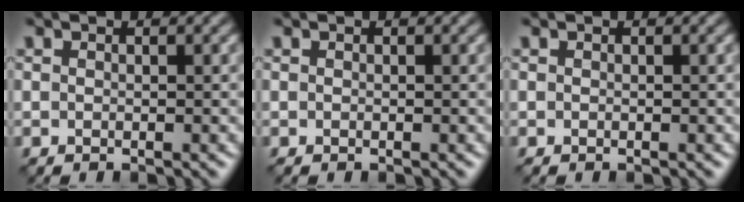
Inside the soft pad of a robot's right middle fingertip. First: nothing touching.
{"total": 0.0}
{"total": 0.0}